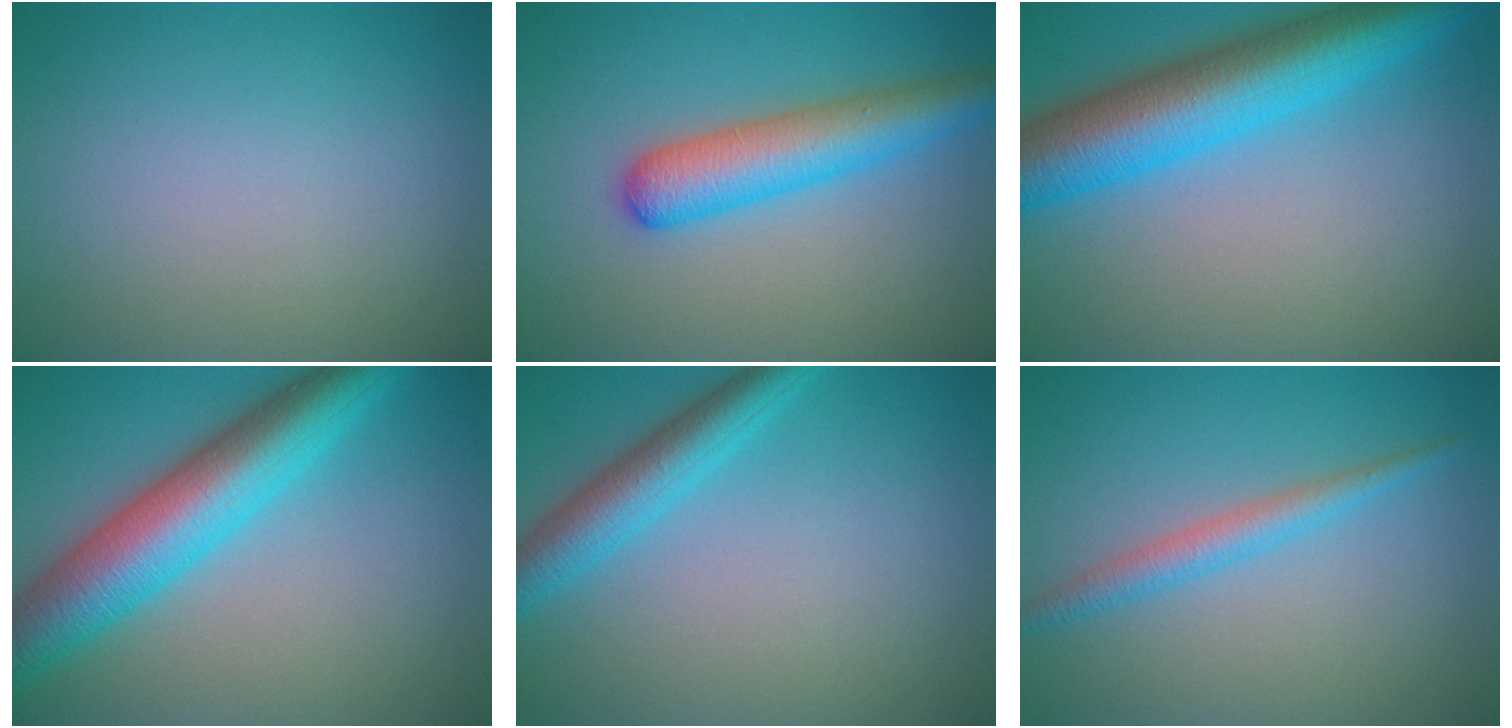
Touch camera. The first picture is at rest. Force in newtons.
{"total": 5.5, "press": 5.5, "slide": 0.2}
{"total": 9.7, "press": 9.7, "slide": 0.3}
{"total": 9.0, "press": 9.0, "slide": 0.0}
{"total": 4.0, "press": 4.0, "slide": 0.1}
{"total": 2.4, "press": 2.4, "slide": 0.1}